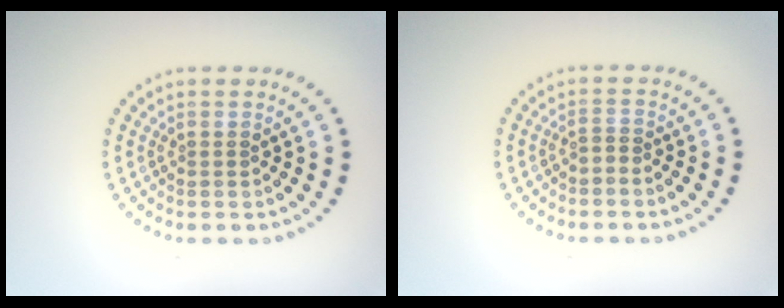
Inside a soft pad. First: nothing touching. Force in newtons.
{"total": 0.6, "press": 0.3, "slide": 0.5}